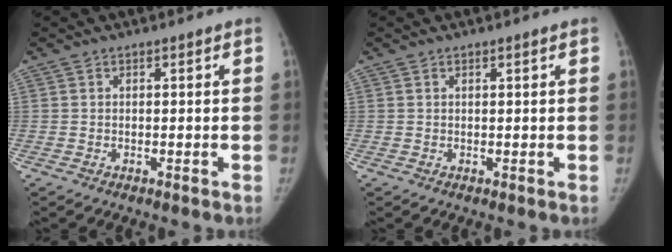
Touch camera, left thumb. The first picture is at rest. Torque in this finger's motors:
{"motor_torque": [-0.17, -0.02, -0.24, 0.51, -0.06]}